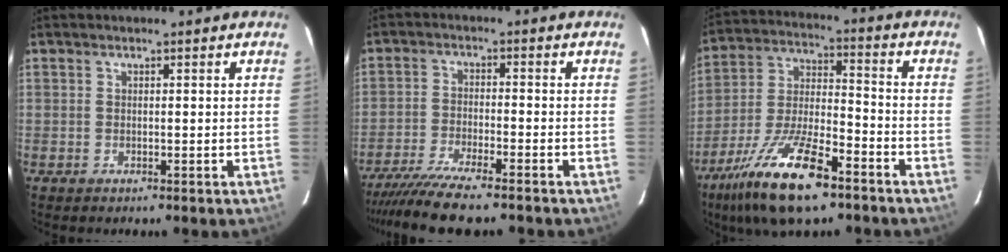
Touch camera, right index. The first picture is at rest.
{"total": 10.7, "force": [-9.3, 0.6, 5.4], "torque": [-0.128, -0.029, -0.163]}
{"total": 18.7, "force": [-11.9, 6.1, 13.1], "torque": [-0.269, -0.028, -0.218]}